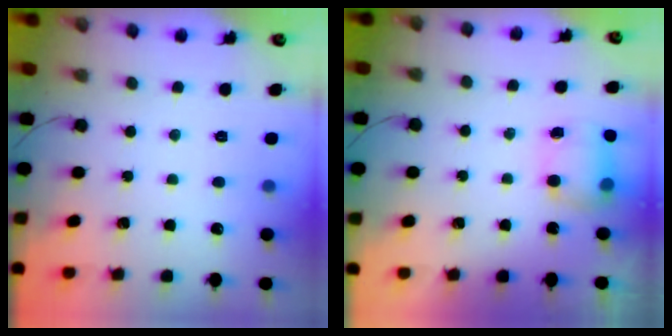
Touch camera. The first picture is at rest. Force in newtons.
{"total": 6.6, "press": 6.5, "slide": 0.9}